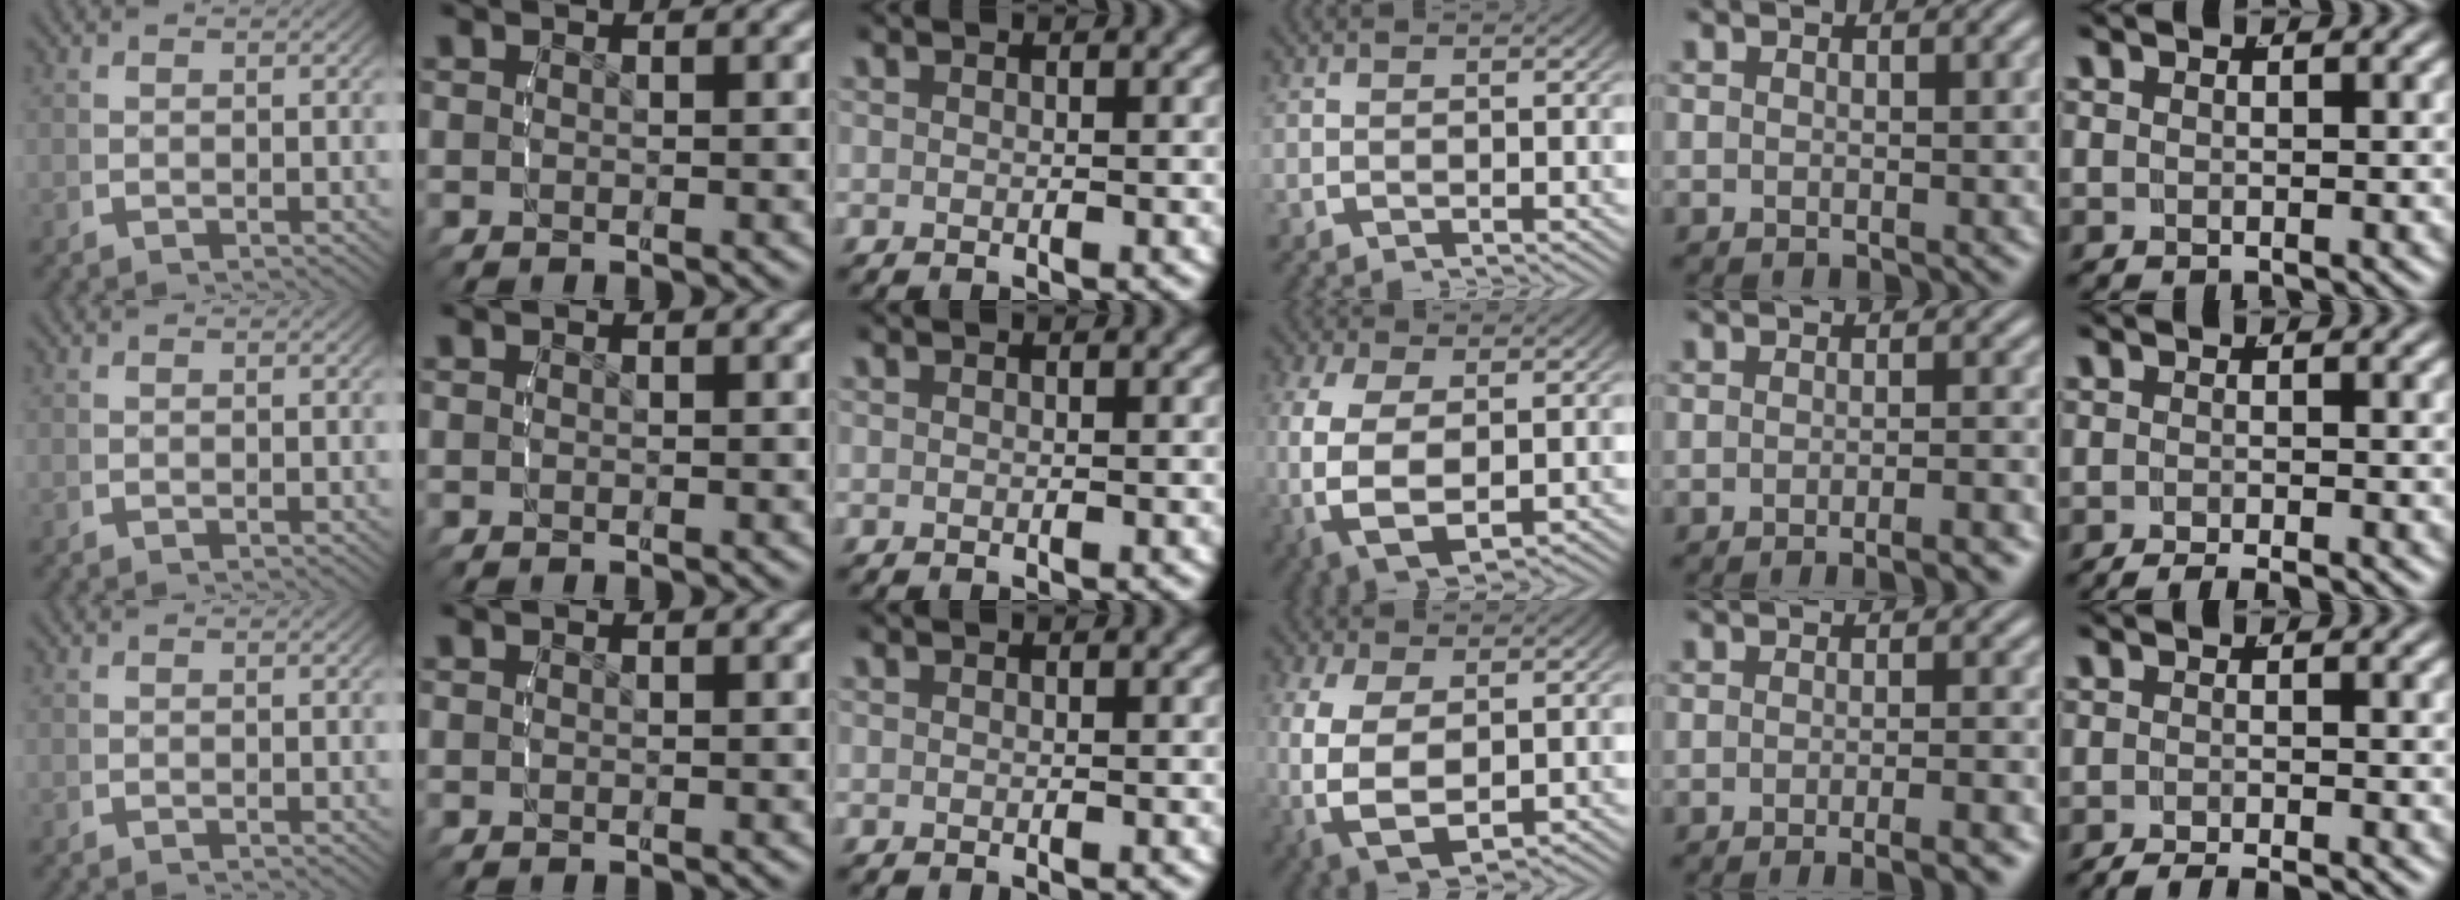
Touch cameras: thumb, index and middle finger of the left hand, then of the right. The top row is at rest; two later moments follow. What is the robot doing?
{"motion": "lift_and_place", "object": "bandage"}